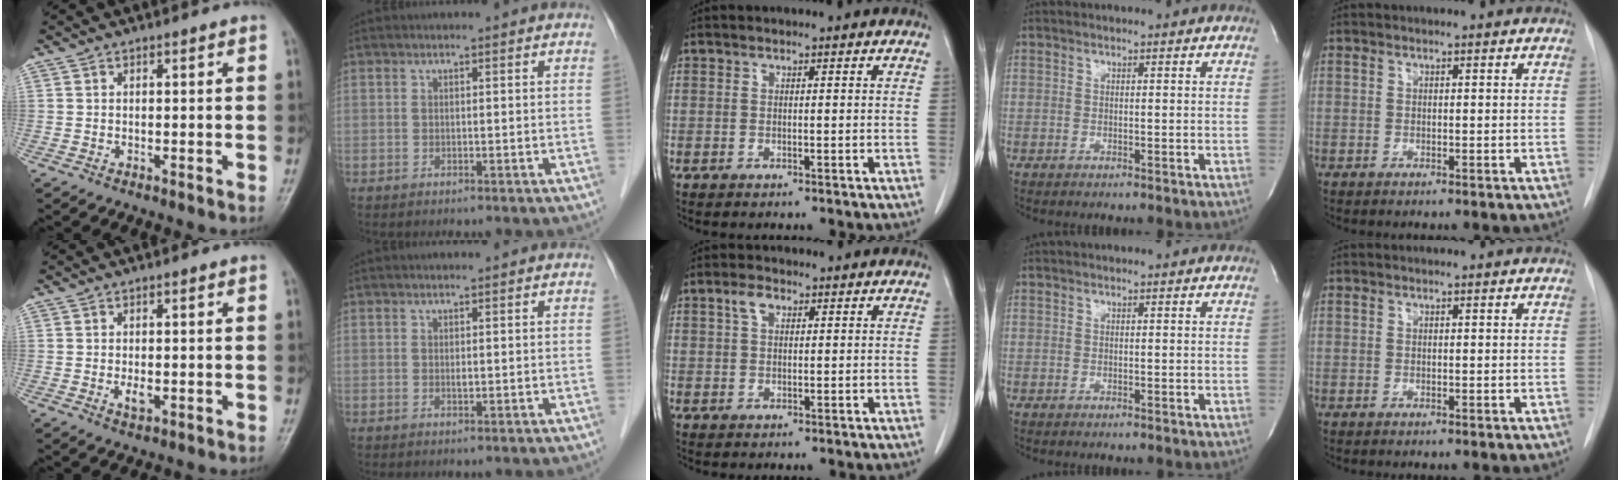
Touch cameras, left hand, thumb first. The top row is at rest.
{"thumb": {"total": 2.4, "force": [-0.3, 1.2, 2.0], "torque": [-0.035, -0.006, -0.005]}, "index": {"total": 0.7, "force": [-0.5, 0.1, 0.4], "torque": [-0.008, -0.007, -0.007]}, "middle": {"total": 2.5, "force": [1.1, 1.4, 1.7], "torque": [-0.037, 0.012, 0.023]}}